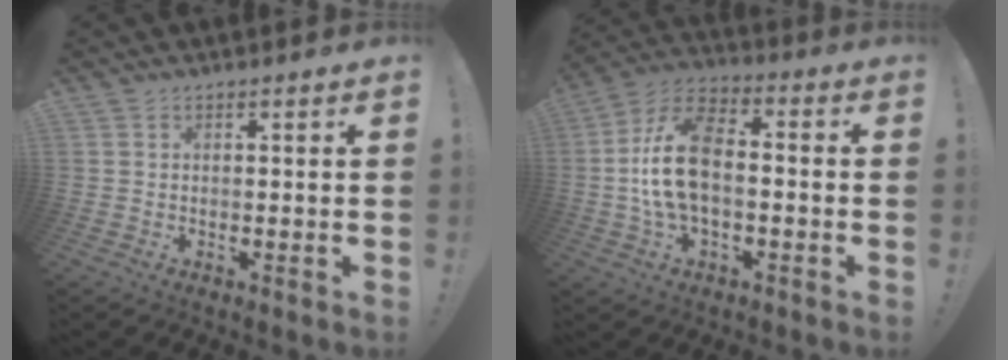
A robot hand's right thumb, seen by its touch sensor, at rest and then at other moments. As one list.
[{"total": 14.8, "force": [-1.1, 8.4, 12.2], "torque": [-0.232, 0.012, -0.020]}]